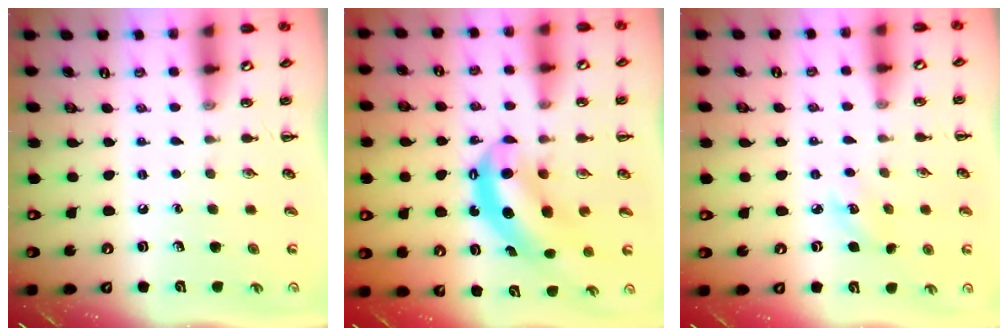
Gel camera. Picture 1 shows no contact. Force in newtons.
{"total": 7.4, "press": 7.2, "slide": 1.8}
{"total": 3.9, "press": 3.8, "slide": 1.2}